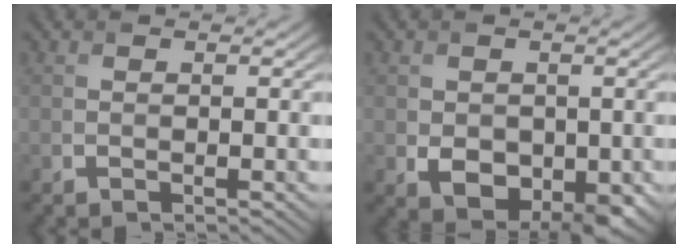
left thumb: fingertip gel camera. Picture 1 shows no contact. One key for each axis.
{"total": 4.7, "fx": -0.5, "fy": 3.6, "fz": 3.0, "tx": -0.059, "ty": -0.020, "tz": -0.001}